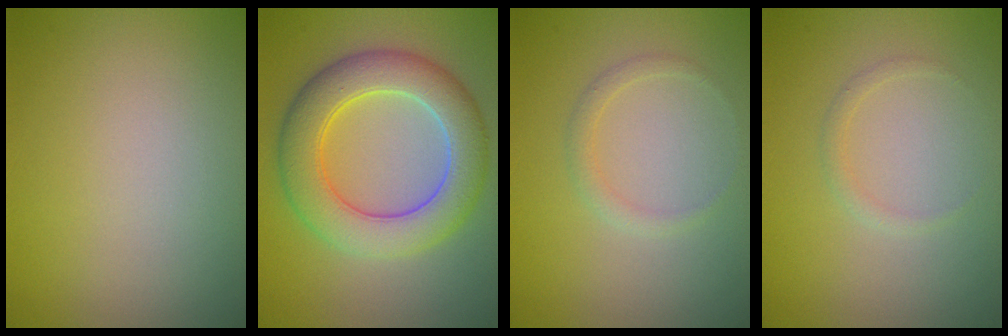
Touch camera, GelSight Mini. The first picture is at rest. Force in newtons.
{"total": 7.0, "press": 7.0, "slide": 0.4}
{"total": 1.1, "press": 1.1, "slide": 0.1}
{"total": 0.8, "press": 0.8, "slide": 0.0}